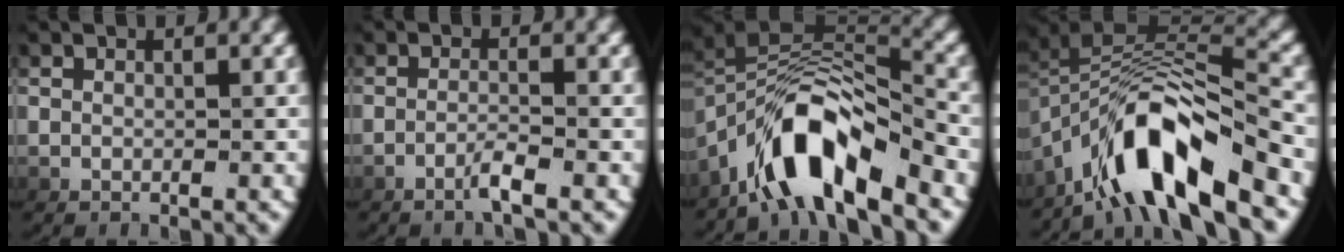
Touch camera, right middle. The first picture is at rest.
{"total": 1.7, "force": [-1.1, -0.2, 1.2], "torque": [-0.028, 0.000, -0.022]}
{"total": 7.7, "force": [-3.8, 3.7, 5.6], "torque": [-0.106, -0.002, -0.061]}
{"total": 8.5, "force": [-4.5, 2.9, 6.5], "torque": [-0.111, 0.004, -0.072]}